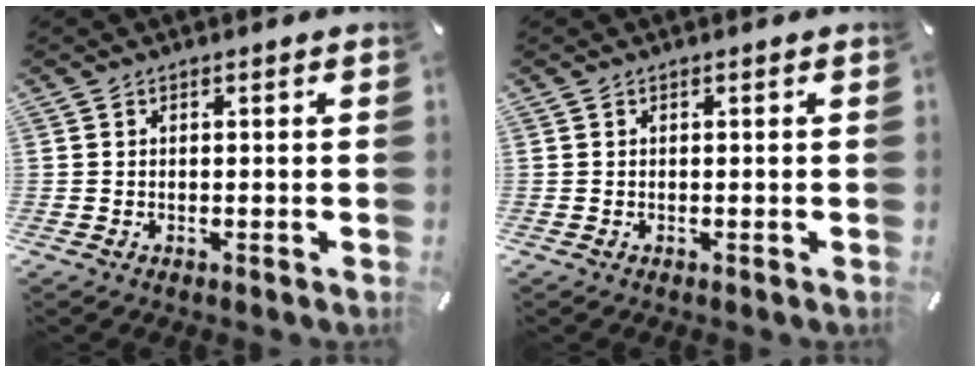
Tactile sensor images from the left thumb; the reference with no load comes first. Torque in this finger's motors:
{"motor_torque": [0.00, 0.00, 0.00, 0.00, 0.00]}